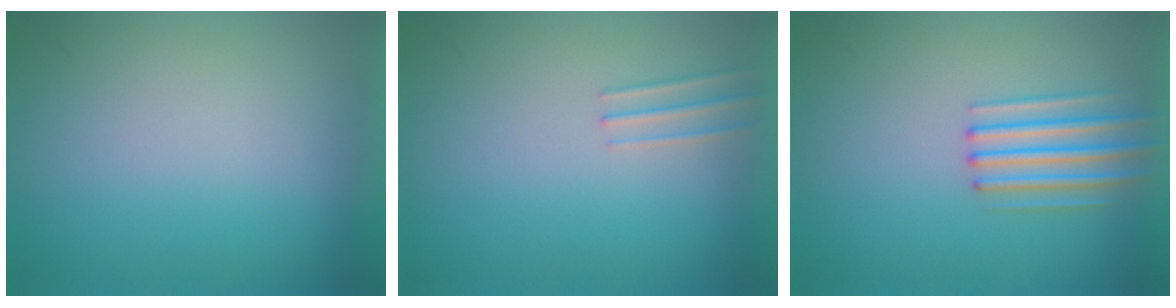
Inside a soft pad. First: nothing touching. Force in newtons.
{"total": 1.0}
{"total": 2.6}